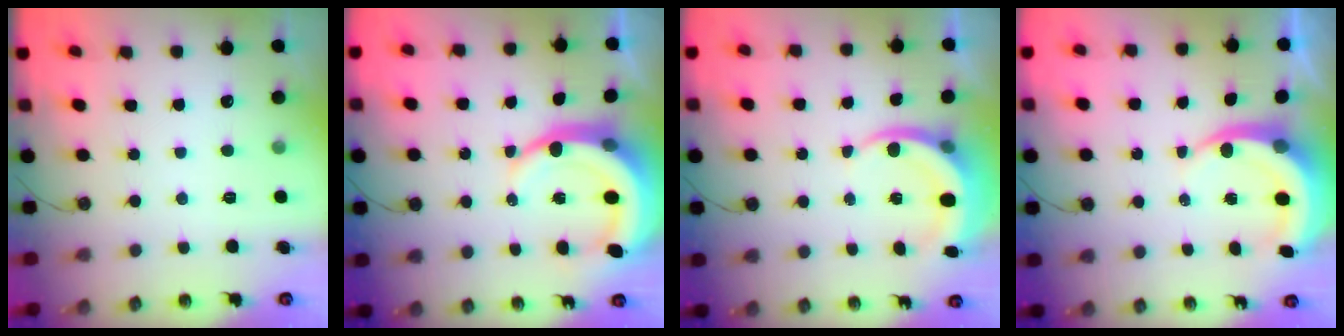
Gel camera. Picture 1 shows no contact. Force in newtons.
{"total": 11.8, "press": 11.6, "slide": 1.6}
{"total": 6.2, "press": 6.1, "slide": 0.6}
{"total": 7.1, "press": 7.0, "slide": 1.1}